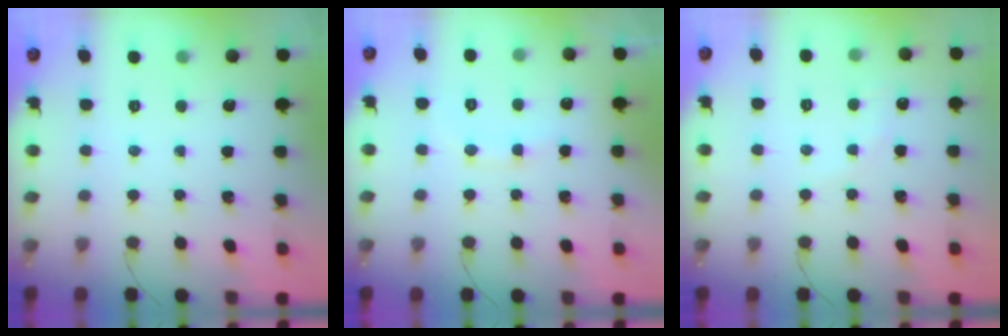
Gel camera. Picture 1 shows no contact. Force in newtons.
{"total": 7.8, "press": 7.7, "slide": 1.2}
{"total": 3.3, "press": 3.1, "slide": 1.0}